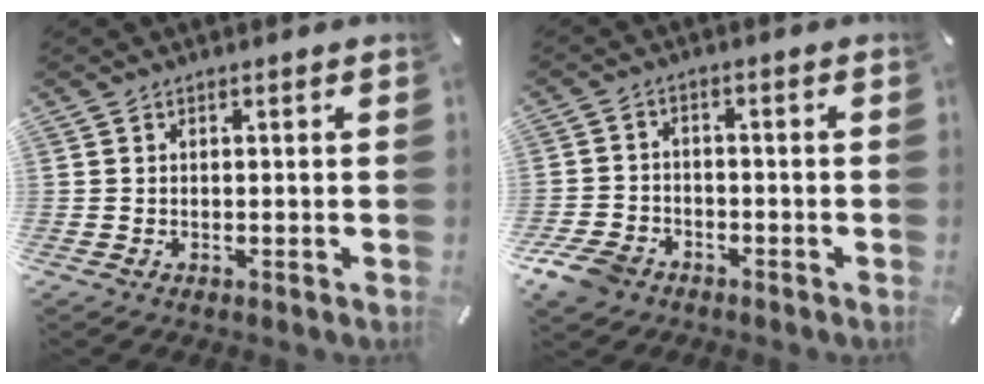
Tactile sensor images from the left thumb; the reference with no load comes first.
{"total": 6.4, "force": [-4.1, 4.3, 2.4], "torque": [-0.062, 0.021, -0.082]}